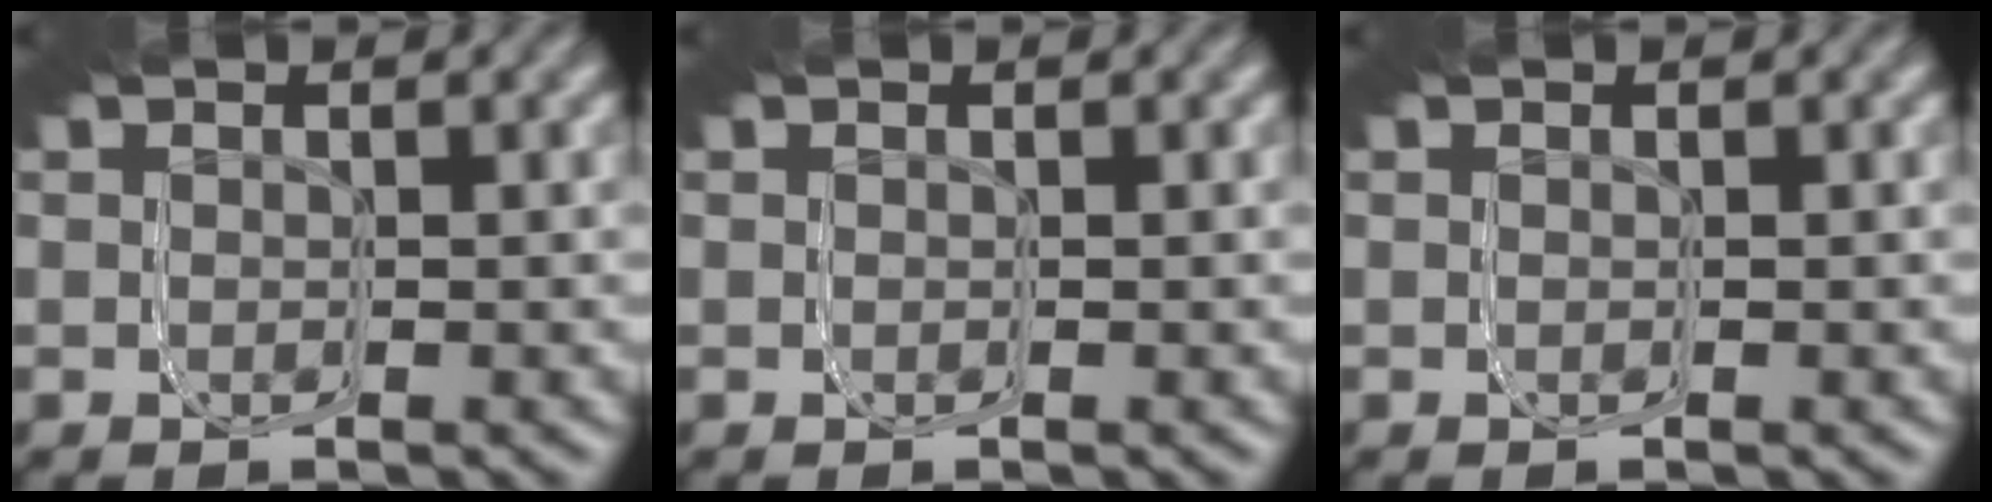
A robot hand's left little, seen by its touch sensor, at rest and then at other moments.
{"total": 0.0}
{"total": 0.0}